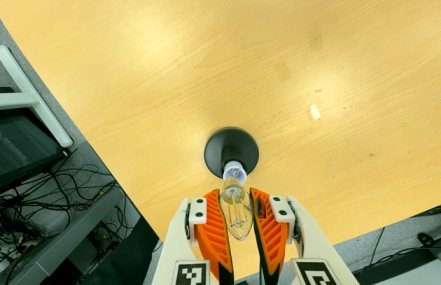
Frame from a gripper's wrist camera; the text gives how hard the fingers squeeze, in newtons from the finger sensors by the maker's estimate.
{"total": 21.4, "left": 25.7, "right": 17.2}